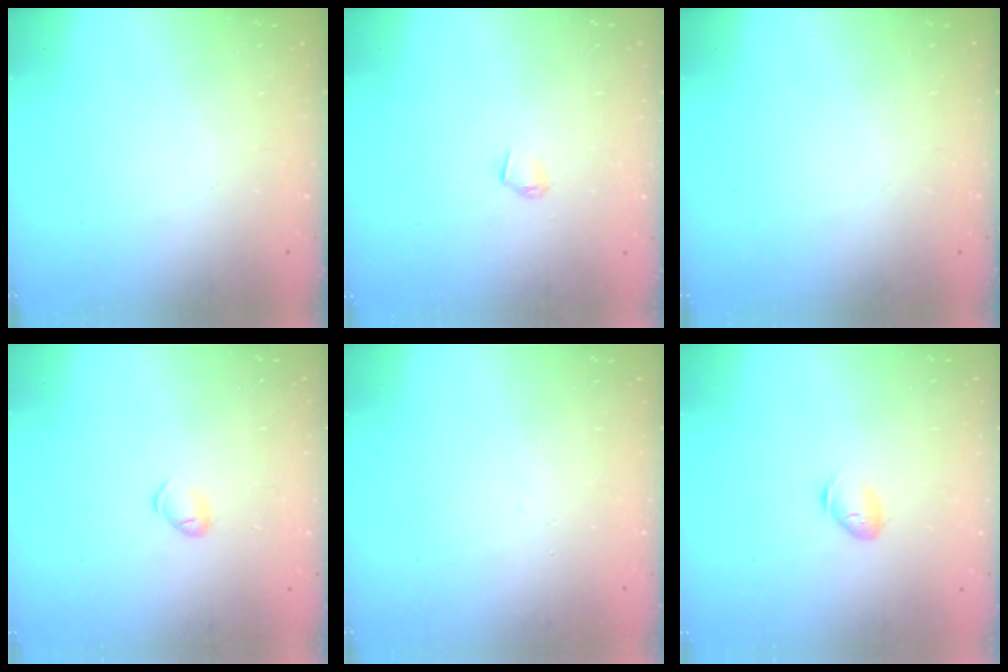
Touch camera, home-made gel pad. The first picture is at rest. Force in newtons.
{"total": 3.8, "press": 3.7, "slide": 0.8}
{"total": 0.0}
{"total": 4.4, "press": 4.3, "slide": 0.9}
{"total": 1.4, "press": 1.4, "slide": 0.3}
{"total": 5.3, "press": 5.2, "slide": 1.3}